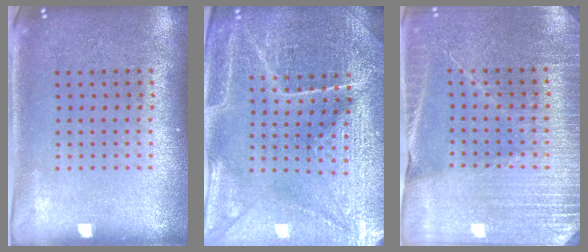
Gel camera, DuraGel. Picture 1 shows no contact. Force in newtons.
{"total": 4.6, "press": 4.4, "slide": 1.2}
{"total": 3.3, "press": 3.2, "slide": 0.6}